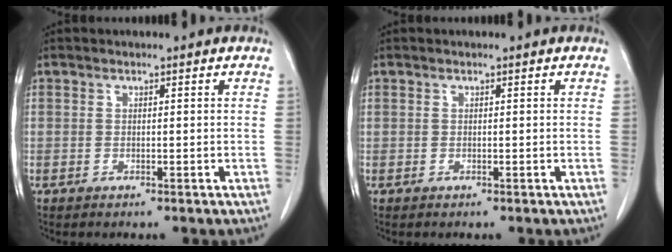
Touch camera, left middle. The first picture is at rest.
{"total": 0.0}